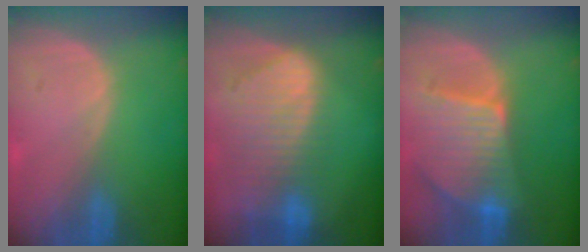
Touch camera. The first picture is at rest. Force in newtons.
{"total": 10.3, "press": 8.7, "slide": 5.6}
{"total": 9.5, "press": 8.4, "slide": 4.5}